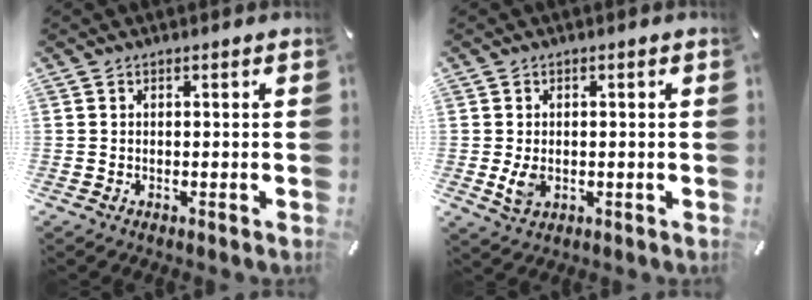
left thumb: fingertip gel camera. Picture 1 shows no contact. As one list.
[{"total": 4.2, "force": [-0.6, 2.9, 2.9], "torque": [-0.062, -0.006, -0.014]}]